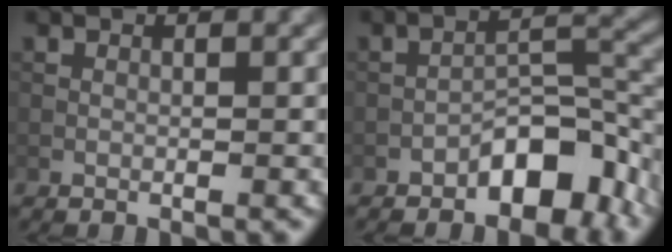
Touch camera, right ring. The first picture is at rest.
{"total": 6.3, "force": [-3.7, 2.7, 4.4], "torque": [-0.053, 0.018, -0.062]}